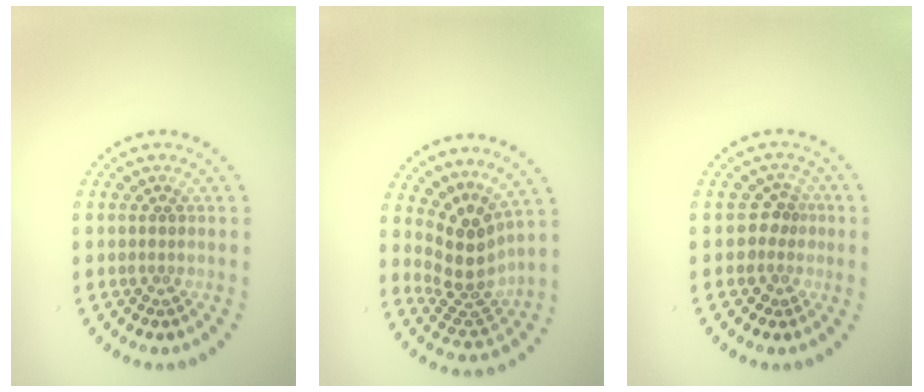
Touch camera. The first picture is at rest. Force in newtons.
{"total": 3.8, "press": 2.8, "slide": 2.6}
{"total": 2.0, "press": 1.5, "slide": 1.4}